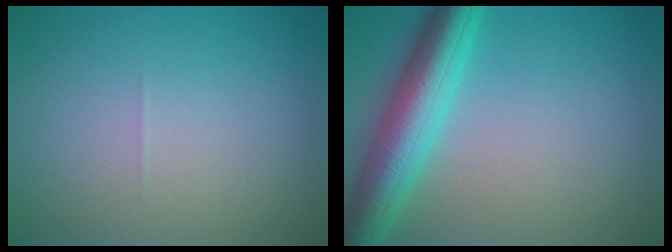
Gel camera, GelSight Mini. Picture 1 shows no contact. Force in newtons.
{"total": 7.2, "press": 7.2, "slide": 0.2}